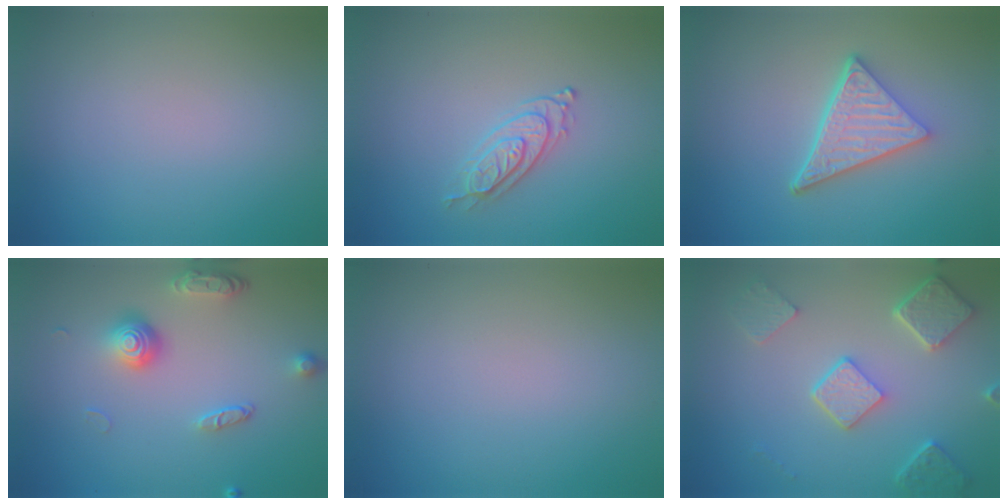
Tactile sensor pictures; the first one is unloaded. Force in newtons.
{"total": 2.2, "press": 2.1, "slide": 0.7}
{"total": 5.2, "press": 3.9, "slide": 3.5}
{"total": 3.7, "press": 2.7, "slide": 2.5}
{"total": 0.0}
{"total": 4.8, "press": 3.7, "slide": 3.0}